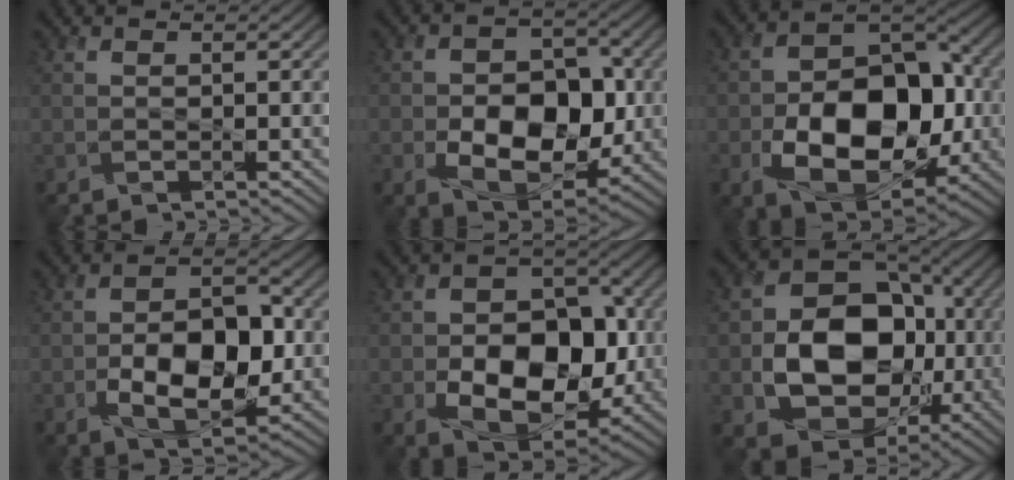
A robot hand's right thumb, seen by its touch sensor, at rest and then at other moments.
{"total": 11.4, "force": [-2.5, 7.6, 8.1], "torque": [-0.132, -0.015, -0.037]}
{"total": 14.2, "force": [-3.4, 9.5, 10.0], "torque": [-0.161, -0.022, -0.056]}
{"total": 10.0, "force": [-2.5, 5.7, 7.8], "torque": [-0.131, -0.006, -0.043]}
{"total": 12.6, "force": [-2.9, 8.5, 8.9], "torque": [-0.141, -0.016, -0.044]}
{"total": 14.7, "force": [-2.1, 11.2, 9.2], "torque": [-0.151, -0.015, -0.036]}